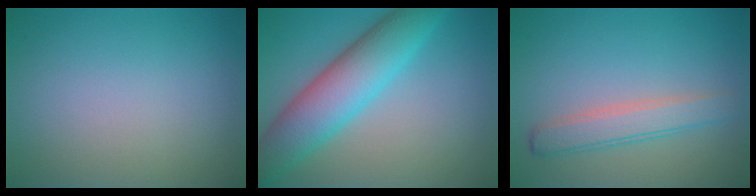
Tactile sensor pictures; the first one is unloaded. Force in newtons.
{"total": 7.5, "press": 7.5, "slide": 0.2}
{"total": 3.0, "press": 3.0, "slide": 0.1}